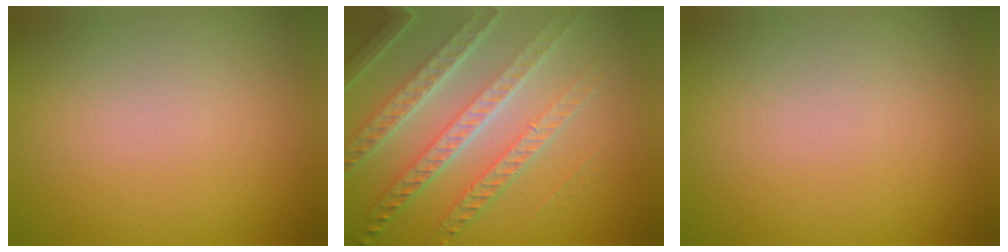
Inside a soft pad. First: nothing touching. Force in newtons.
{"total": 8.1, "press": 5.5, "slide": 5.9}
{"total": 0.0}